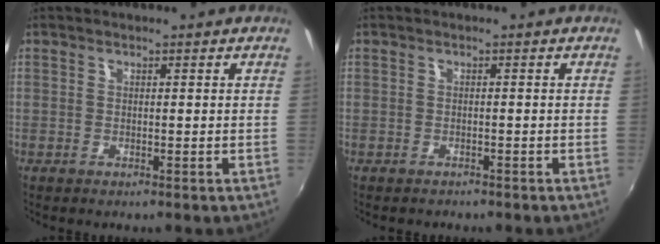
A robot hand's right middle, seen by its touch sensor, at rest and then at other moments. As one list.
[{"total": 1.2, "force": [-1.0, 0.6, 0.0], "torque": [-0.006, -0.003, -0.015]}]